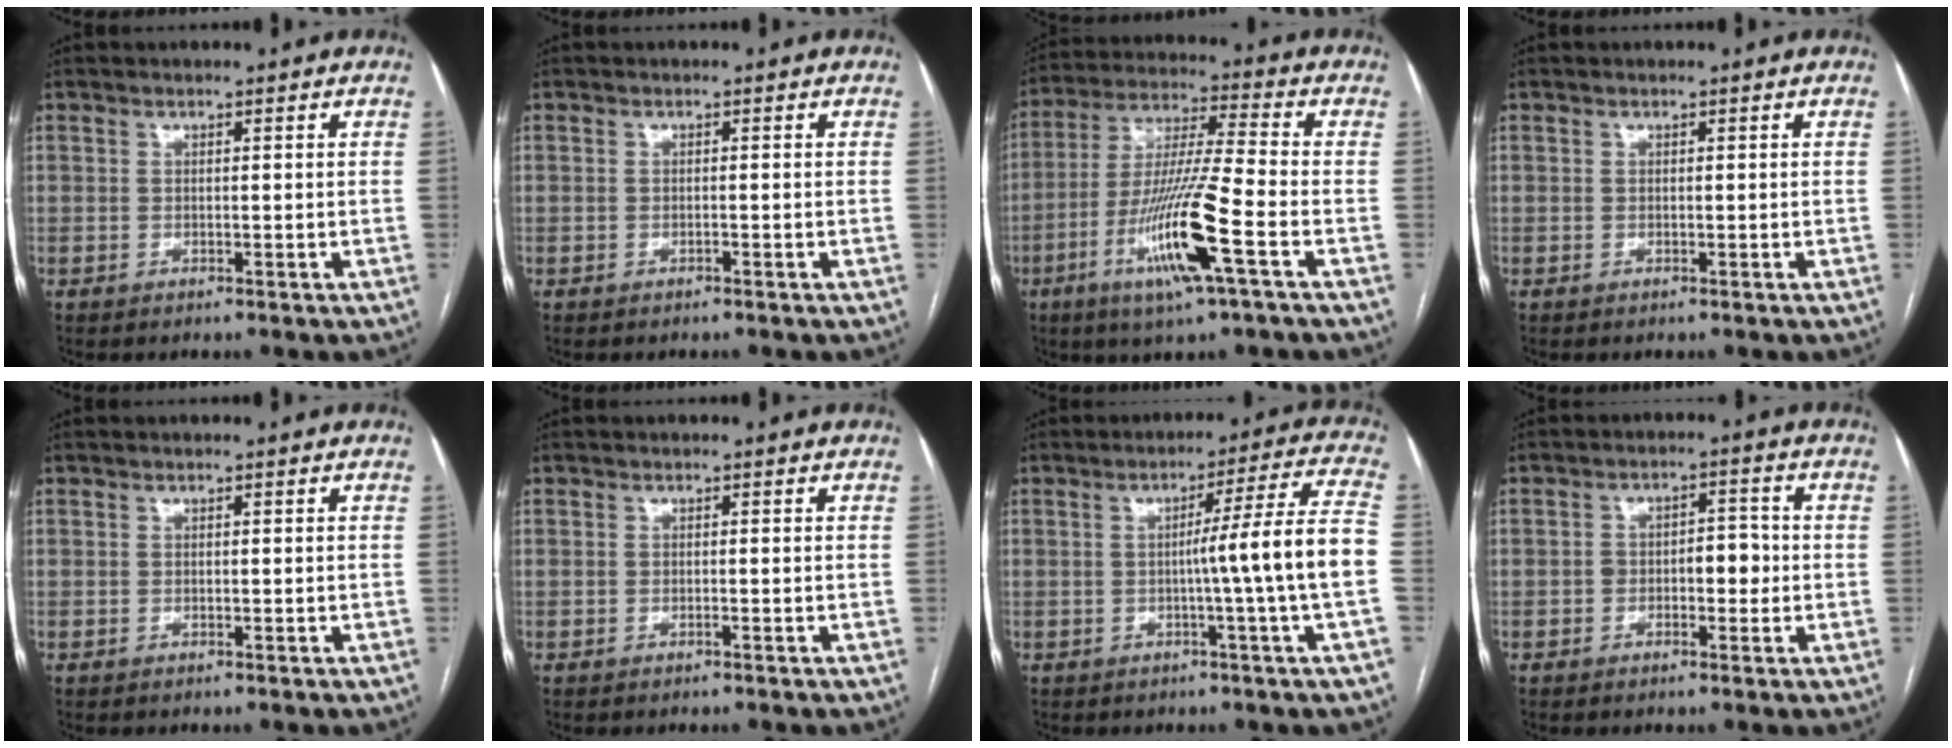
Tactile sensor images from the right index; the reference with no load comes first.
{"total": 0.0}
{"total": 14.8, "force": [-5.8, -0.1, 13.6], "torque": [-0.273, -0.018, -0.110]}
{"total": 0.0}
{"total": 0.0}
{"total": 0.0}
{"total": 10.8, "force": [-1.6, -2.5, 10.4], "torque": [-0.142, 0.007, -0.022]}
{"total": 4.5, "force": [-0.7, 2.4, 3.7], "torque": [-0.052, 0.017, -0.009]}